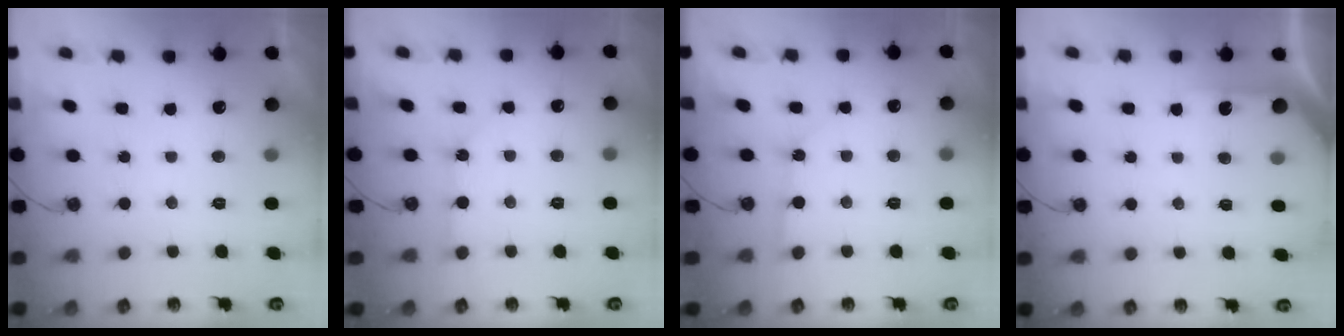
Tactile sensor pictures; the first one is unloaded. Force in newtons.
{"total": 1.2, "press": 1.2, "slide": 0.2}
{"total": 3.8, "press": 3.7, "slide": 0.5}
{"total": 3.3, "press": 3.3, "slide": 0.3}